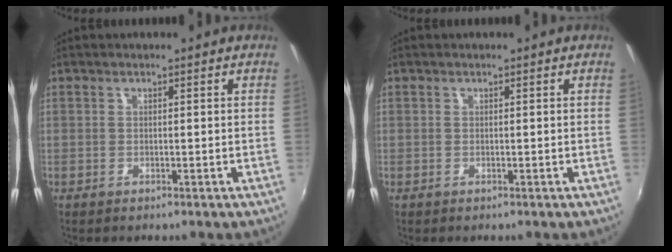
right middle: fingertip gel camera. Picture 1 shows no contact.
{"total": 0.0}